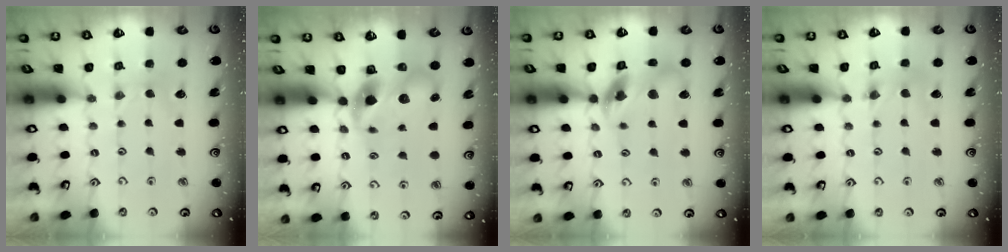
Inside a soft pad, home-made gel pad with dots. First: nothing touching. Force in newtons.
{"total": 9.1, "press": 9.0, "slide": 1.2}
{"total": 12.0, "press": 11.9, "slide": 1.7}
{"total": 1.6, "press": 1.6, "slide": 0.3}